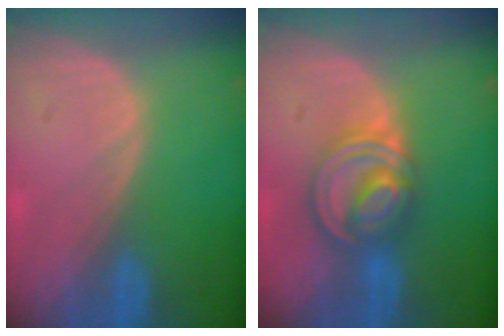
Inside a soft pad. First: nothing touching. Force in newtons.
{"total": 7.9, "press": 6.8, "slide": 3.9}